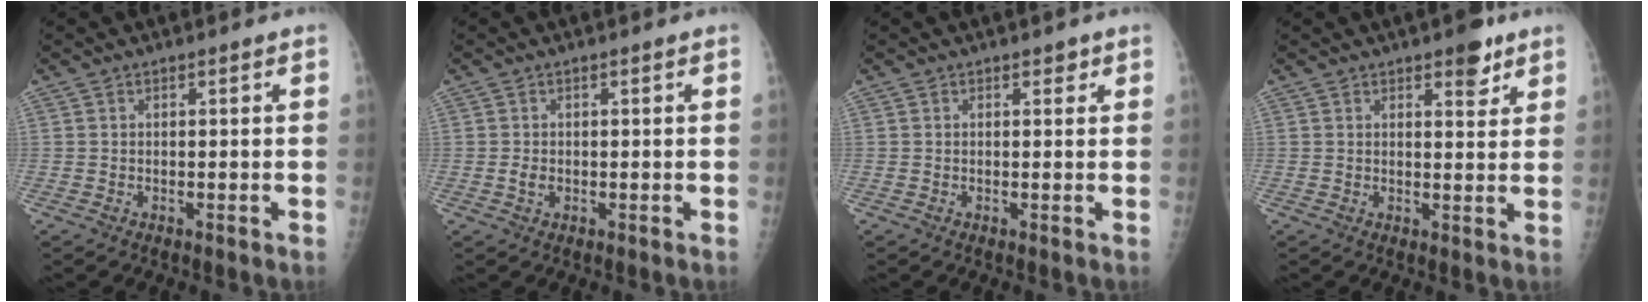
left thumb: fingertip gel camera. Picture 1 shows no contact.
{"total": 1.6, "force": [0.1, 1.0, 1.2], "torque": [-0.019, -0.002, 0.004]}
{"total": 1.1, "force": [0.8, 0.6, 0.5], "torque": [0.003, -0.003, 0.007]}
{"total": 5.0, "force": [3.2, 2.0, 3.2], "torque": [-0.026, -0.017, 0.040]}